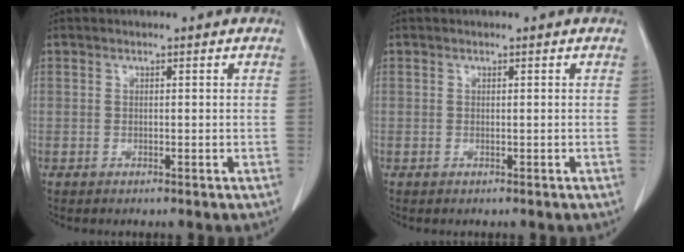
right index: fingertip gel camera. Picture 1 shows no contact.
{"total": 0.0}